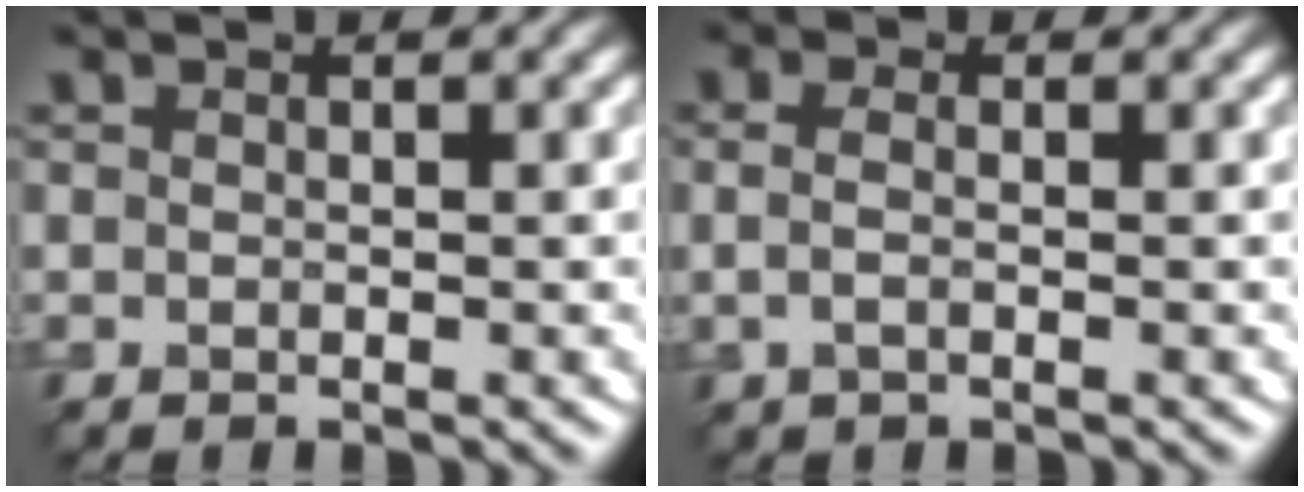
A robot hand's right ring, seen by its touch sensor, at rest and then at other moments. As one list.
[{"total": 1.7, "force": [-0.1, 0.8, 1.5], "torque": [-0.046, 0.001, -0.006]}]